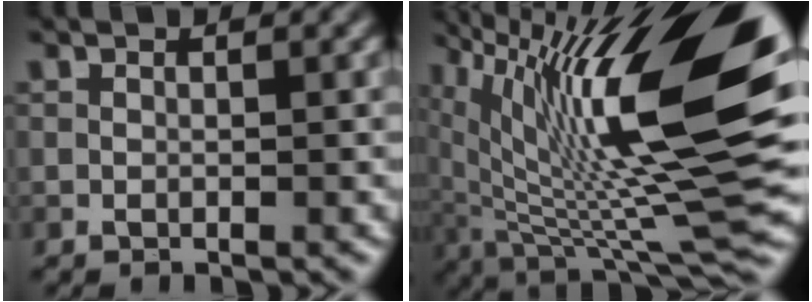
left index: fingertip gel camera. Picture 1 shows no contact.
{"total": 17.8, "force": [4.9, 5.7, 16.2], "torque": [-0.272, 0.015, 0.106]}